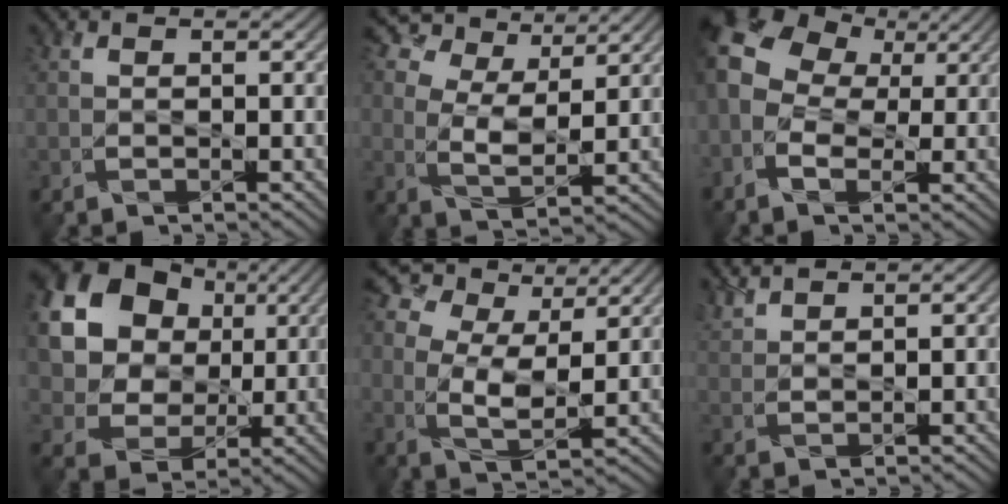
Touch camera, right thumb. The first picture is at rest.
{"total": 8.4, "force": [5.9, 3.5, 4.8], "torque": [-0.122, 0.013, 0.102]}
{"total": 12.0, "force": [1.7, 9.1, 7.7], "torque": [-0.209, 0.017, 0.021]}
{"total": 16.2, "force": [5.1, 12.8, 8.5], "torque": [-0.230, 0.043, 0.106]}
{"total": 9.4, "force": [4.8, 4.9, 6.4], "torque": [-0.159, 0.016, 0.082]}
{"total": 3.0, "force": [2.8, 0.3, 1.1], "torque": [-0.033, 0.008, 0.065]}